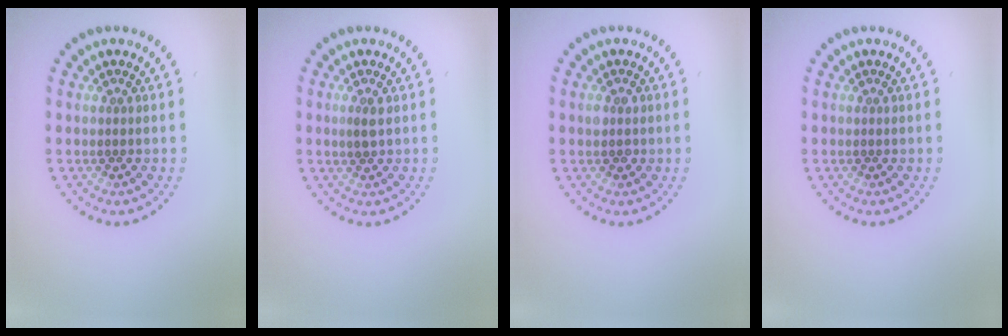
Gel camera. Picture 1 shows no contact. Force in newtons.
{"total": 1.2, "press": 1.1, "slide": 0.4}
{"total": 1.2, "press": 1.1, "slide": 0.3}
{"total": 0.0}